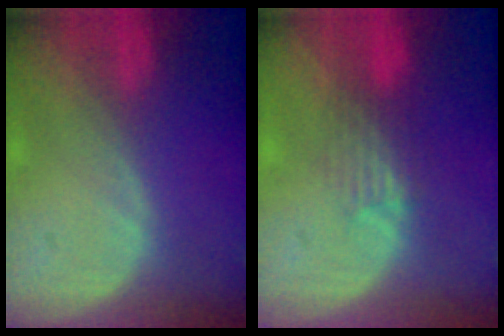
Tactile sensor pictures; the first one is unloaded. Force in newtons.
{"total": 3.3, "press": 3.1, "slide": 1.1}